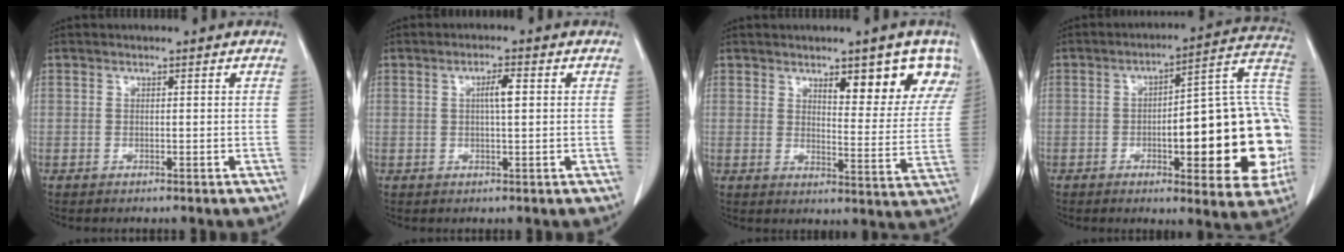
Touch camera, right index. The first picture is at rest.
{"total": 2.8, "force": [0.5, 0.3, 2.8], "torque": [-0.051, 0.003, 0.010]}
{"total": 10.4, "force": [6.4, 3.1, 7.5], "torque": [-0.076, -0.009, 0.082]}
{"total": 23.7, "force": [-3.2, 5.6, 22.9], "torque": [-0.228, 0.037, -0.031]}